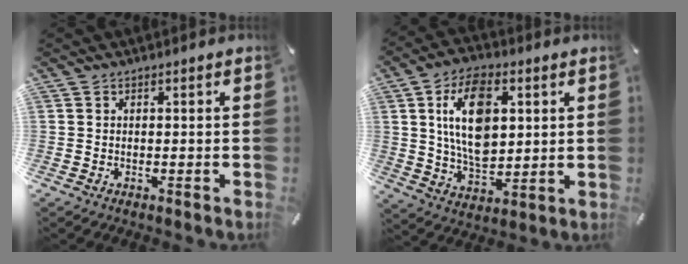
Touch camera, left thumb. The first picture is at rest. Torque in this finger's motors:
{"motor_torque": [2.39, 2.30, 1.77, -0.53, 0.62]}